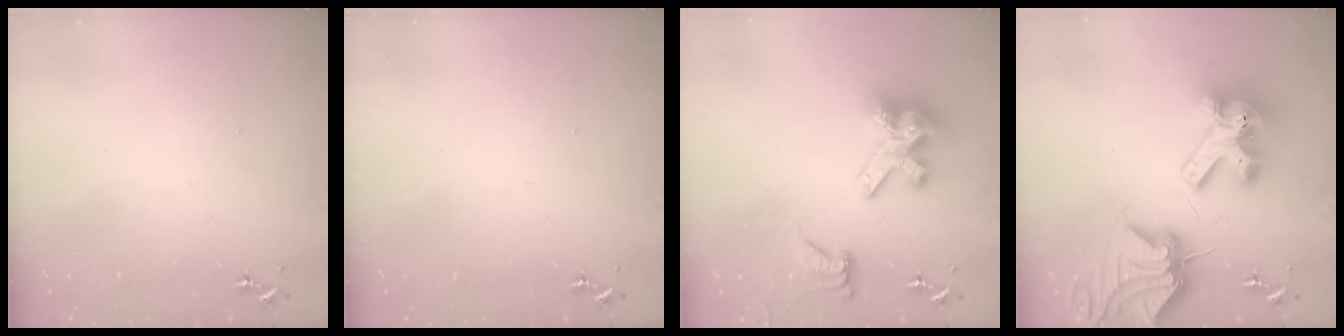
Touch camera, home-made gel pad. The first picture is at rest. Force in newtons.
{"total": 0.0}
{"total": 13.4, "press": 13.3, "slide": 1.7}
{"total": 15.9, "press": 15.8, "slide": 1.7}